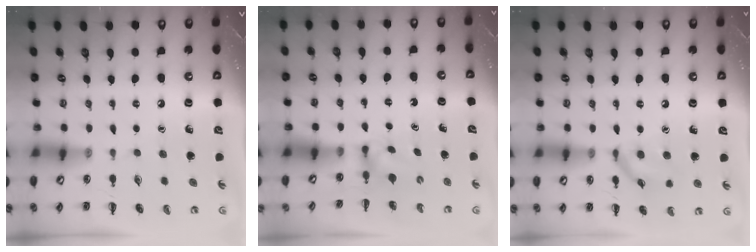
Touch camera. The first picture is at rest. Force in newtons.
{"total": 2.2, "press": 1.9, "slide": 1.0}
{"total": 10.0, "press": 9.9, "slide": 1.3}